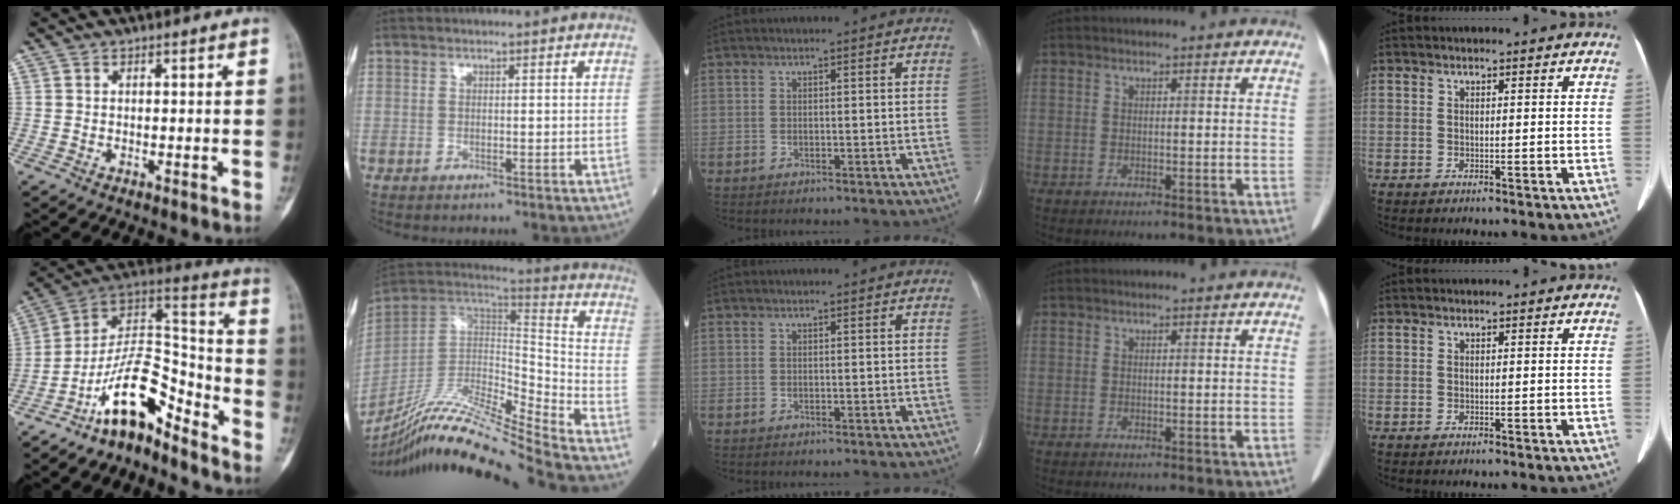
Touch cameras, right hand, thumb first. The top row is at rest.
{"thumb": {"total": 14.5, "force": [-9.9, 5.6, 9.0], "torque": [-0.140, 0.111, -0.182]}, "index": {"total": 19.2, "force": [-17.2, -1.6, 8.4], "torque": [-0.164, 0.019, -0.315]}}